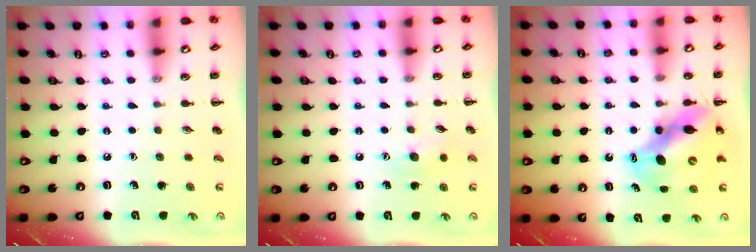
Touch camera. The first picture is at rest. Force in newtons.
{"total": 7.2, "press": 7.1, "slide": 1.3}
{"total": 12.6, "press": 12.1, "slide": 3.4}